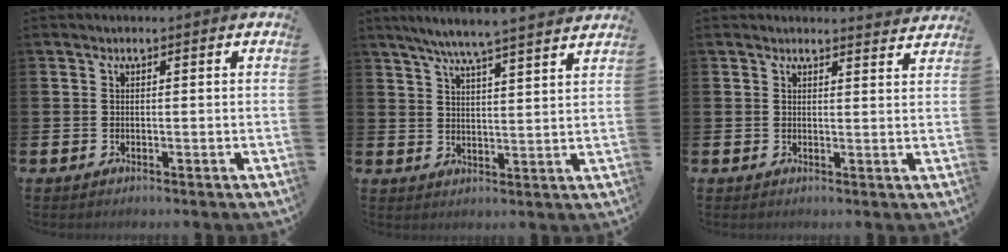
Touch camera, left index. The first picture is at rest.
{"total": 6.4, "force": [6.0, -0.5, 2.2], "torque": [-0.058, -0.031, 0.104]}
{"total": 2.3, "force": [2.2, 0.1, 0.0], "torque": [0.011, -0.017, 0.037]}